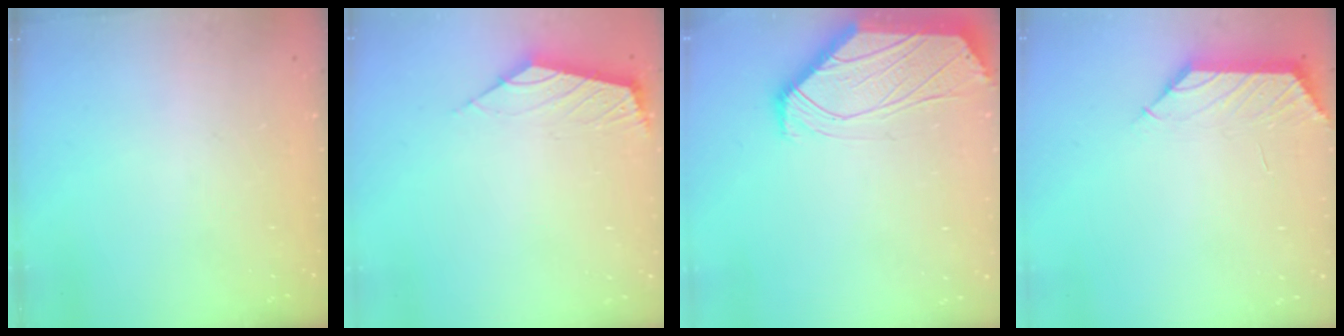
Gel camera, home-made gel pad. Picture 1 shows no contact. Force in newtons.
{"total": 2.5, "press": 2.4, "slide": 0.7}
{"total": 0.8, "press": 0.8, "slide": 0.1}
{"total": 2.9, "press": 2.9, "slide": 0.5}